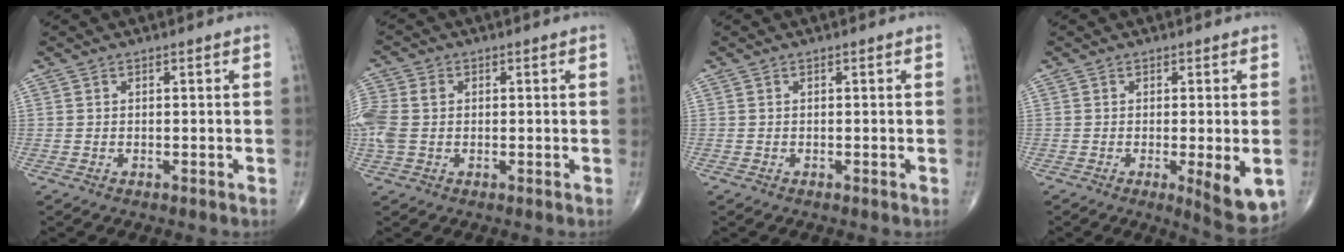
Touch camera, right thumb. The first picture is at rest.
{"total": 6.2, "force": [0.1, 4.6, 4.2], "torque": [-0.121, 0.014, 0.001]}
{"total": 0.0}
{"total": 7.6, "force": [-1.8, 1.8, 7.2], "torque": [-0.097, -0.021, -0.023]}